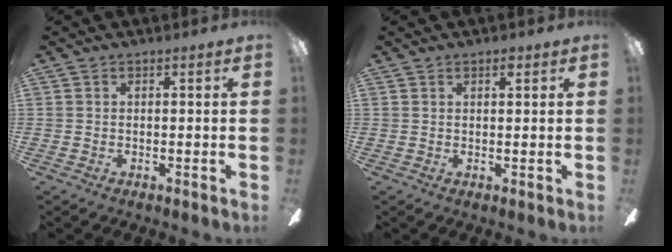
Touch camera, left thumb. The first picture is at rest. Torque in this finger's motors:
{"motor_torque": [-0.18, -0.08, -0.43, 0.16, 0.03]}